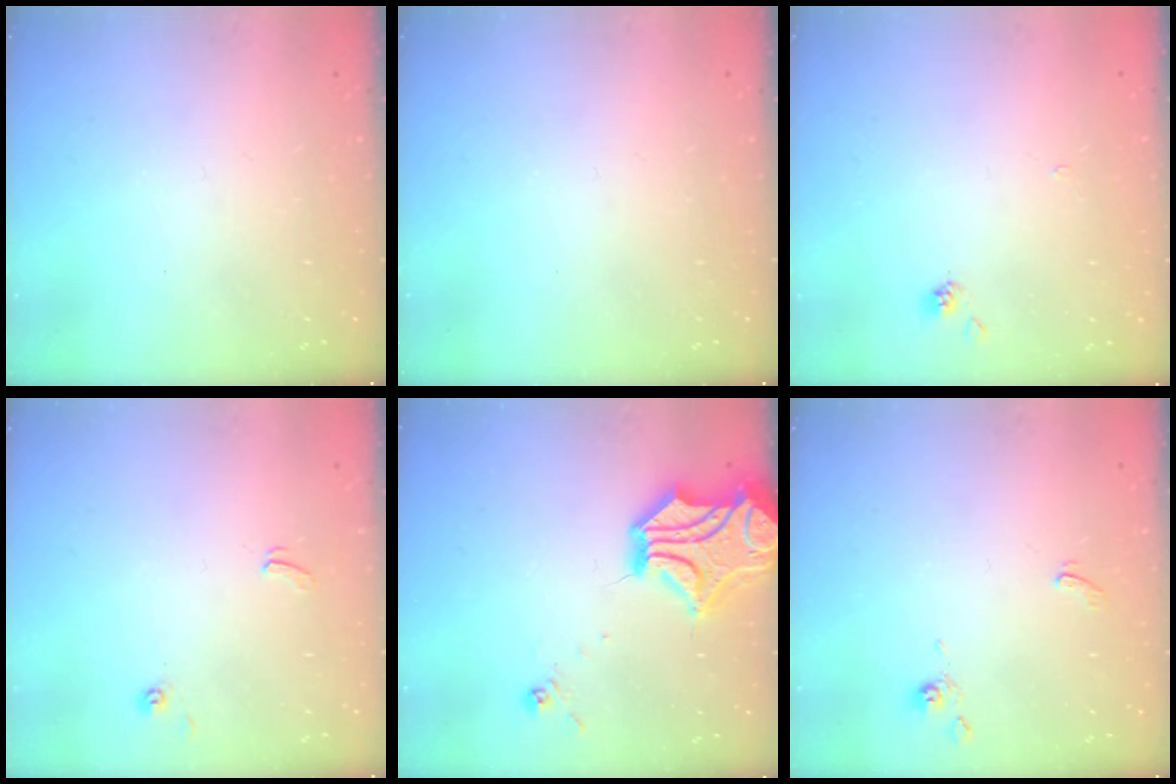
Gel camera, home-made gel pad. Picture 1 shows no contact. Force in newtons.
{"total": 0.0}
{"total": 1.4, "press": 1.4, "slide": 0.3}
{"total": 0.6, "press": 0.6, "slide": 0.3}
{"total": 7.1, "press": 6.7, "slide": 2.4}
{"total": 0.6, "press": 0.3, "slide": 0.5}